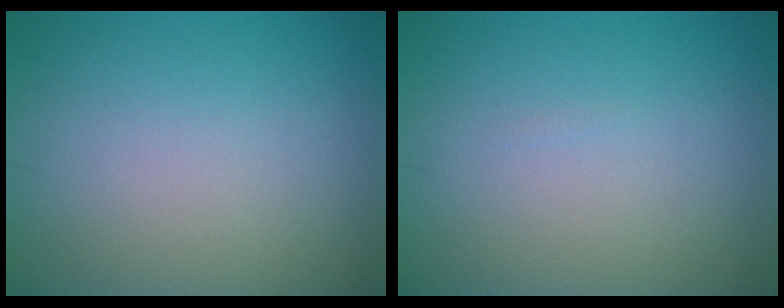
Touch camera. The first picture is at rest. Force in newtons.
{"total": 0.0}